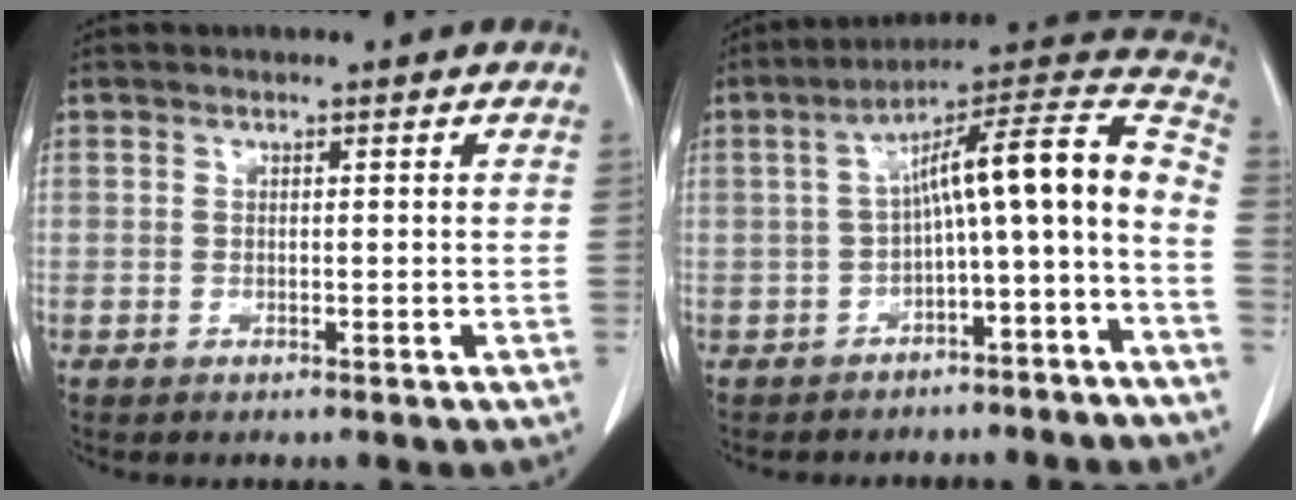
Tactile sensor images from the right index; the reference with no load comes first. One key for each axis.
{"total": 14.8, "fx": -4.1, "fy": 2.0, "fz": 14.0, "tx": -0.197, "ty": 0.058, "tz": -0.060}